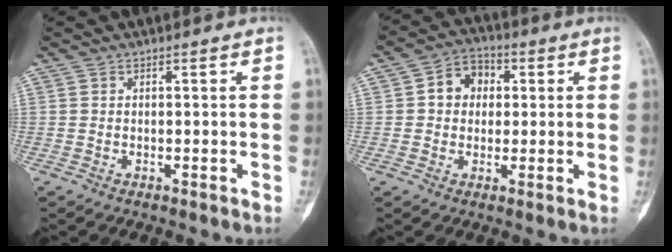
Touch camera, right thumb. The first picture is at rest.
{"total": 8.7, "force": [1.4, 7.2, 4.8], "torque": [-0.040, 0.015, 0.011]}